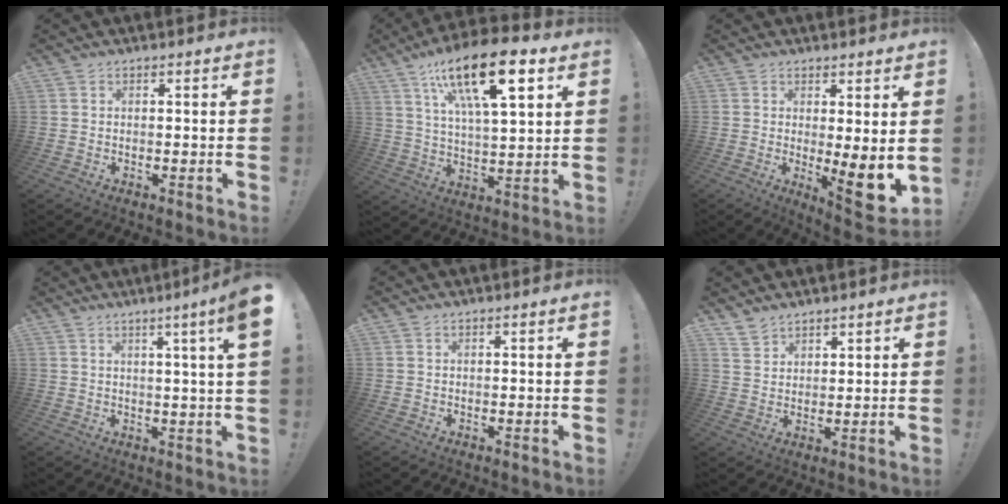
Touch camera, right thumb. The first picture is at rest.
{"total": 20.0, "force": [9.8, 6.4, 16.2], "torque": [-0.274, -0.035, 0.150]}
{"total": 9.5, "force": [-0.8, 1.3, 9.4], "torque": [-0.111, -0.030, -0.012]}
{"total": 6.8, "force": [2.8, -1.1, 6.1], "torque": [-0.091, -0.017, 0.039]}
{"total": 0.7, "force": [0.3, -0.4, 0.5], "torque": [-0.009, 0.000, 0.003]}
{"total": 4.9, "force": [4.3, 2.3, 0.9], "torque": [-0.016, -0.029, 0.082]}